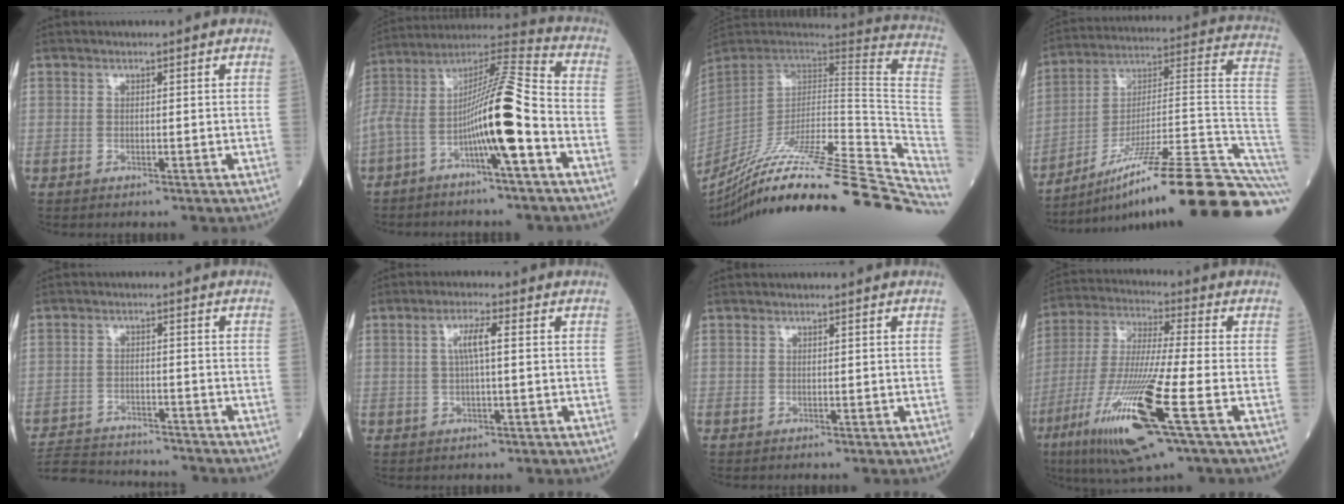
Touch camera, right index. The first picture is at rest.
{"total": 16.6, "force": [-5.6, 1.0, 15.6], "torque": [-0.299, 0.026, -0.101]}
{"total": 36.8, "force": [-30.1, 2.0, 21.1], "torque": [-0.229, -0.049, -0.441]}
{"total": 26.8, "force": [-18.9, -0.5, 19.0], "torque": [-0.186, 0.027, -0.305]}
{"total": 13.0, "force": [-12.4, 1.9, 3.4], "torque": [-0.064, 0.003, -0.183]}
{"total": 3.6, "force": [0.6, 0.2, 3.5], "torque": [-0.069, 0.007, 0.011]}
{"total": 0.0}
{"total": 18.4, "force": [-7.6, 0.5, 16.8], "torque": [-0.364, -0.039, -0.145]}